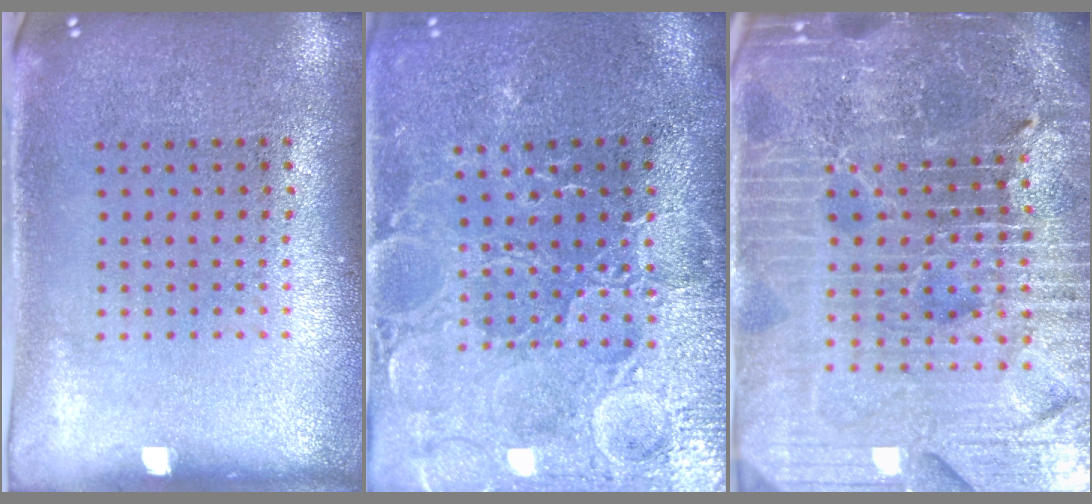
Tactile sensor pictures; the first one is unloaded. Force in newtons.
{"total": 3.7, "press": 3.6, "slide": 0.8}
{"total": 6.9, "press": 6.0, "slide": 3.4}